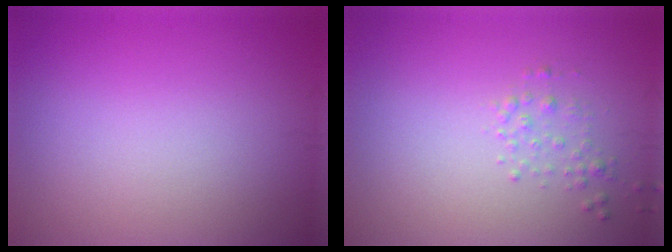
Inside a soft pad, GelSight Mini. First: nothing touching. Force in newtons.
{"total": 1.0, "press": 1.0, "slide": 0.0}